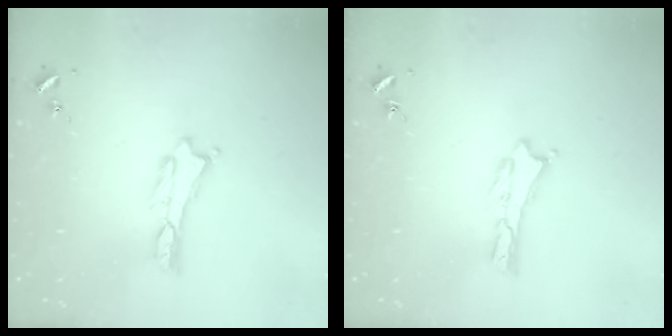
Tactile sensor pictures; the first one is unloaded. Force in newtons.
{"total": 0.0}